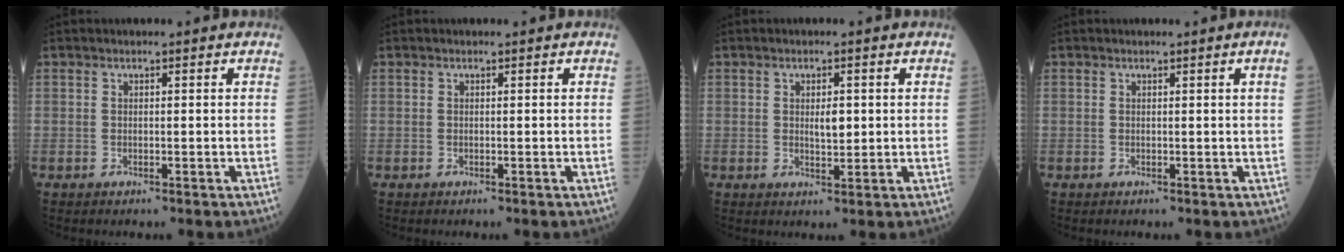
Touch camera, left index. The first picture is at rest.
{"total": 0.0}
{"total": 2.5, "force": [0.4, 1.0, 2.2], "torque": [-0.039, -0.005, 0.009]}
{"total": 0.9, "force": [0.4, -0.5, 0.7], "torque": [-0.018, -0.009, 0.007]}